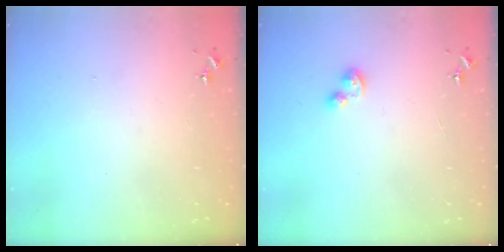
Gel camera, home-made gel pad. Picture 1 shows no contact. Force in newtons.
{"total": 2.7, "press": 2.7, "slide": 0.3}